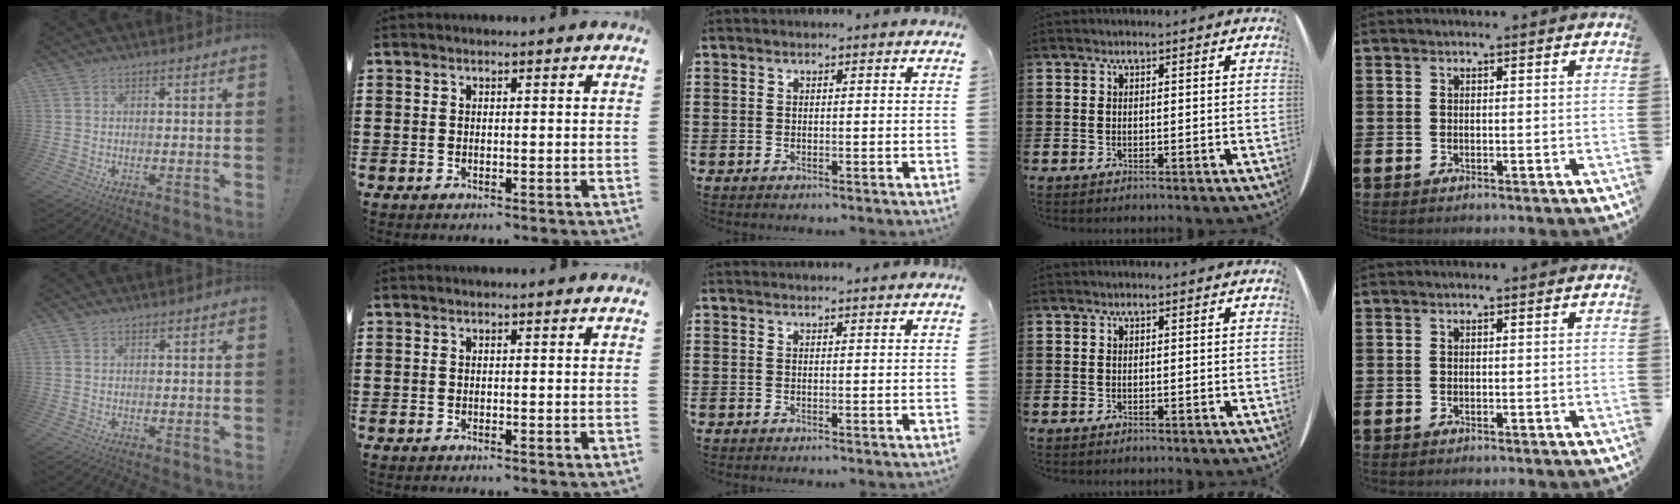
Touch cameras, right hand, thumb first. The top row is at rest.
{"middle": {"total": 1.2, "force": [1.2, -0.3, 0.2], "torque": [-0.004, -0.003, 0.022]}}